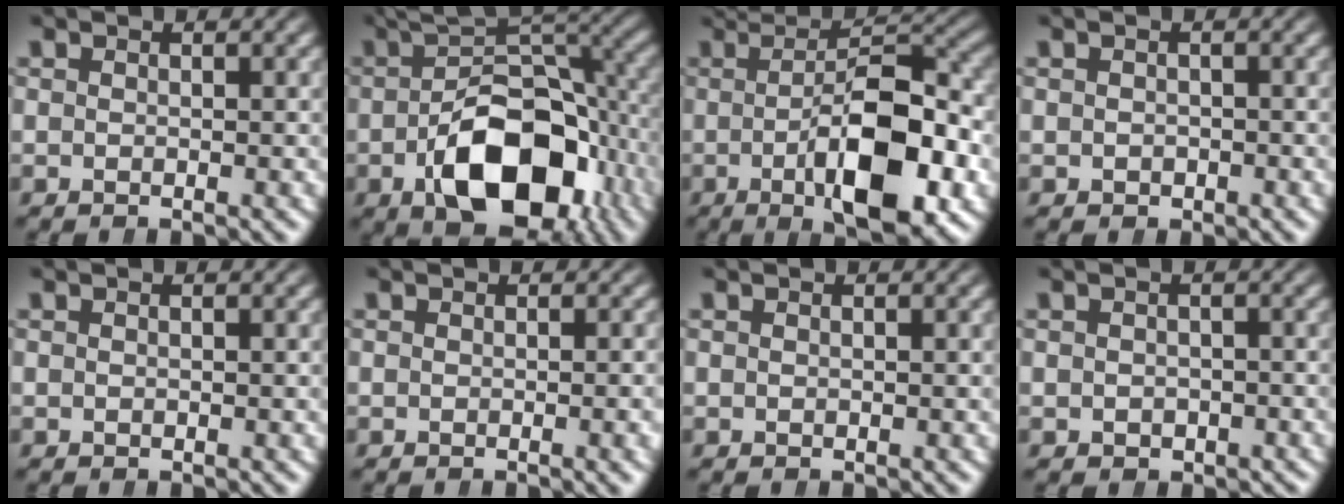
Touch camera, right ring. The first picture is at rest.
{"total": 14.1, "force": [-4.0, 7.4, 11.3], "torque": [-0.165, -0.027, -0.046]}
{"total": 10.1, "force": [-1.6, 2.5, 9.7], "torque": [-0.121, 0.002, -0.021]}
{"total": 1.1, "force": [-0.6, 1.0, 0.0], "torque": [0.002, -0.010, -0.001]}
{"total": 0.0}
{"total": 0.6, "force": [0.0, -0.4, 0.5], "torque": [-0.004, 0.007, -0.002]}
{"total": 0.0}
{"total": 2.1, "force": [-1.3, 1.7, 0.3], "torque": [0.005, -0.016, -0.009]}